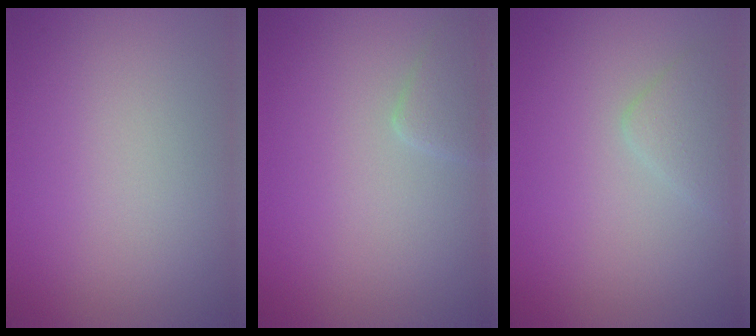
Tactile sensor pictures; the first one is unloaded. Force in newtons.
{"total": 1.7, "press": 1.7, "slide": 0.1}
{"total": 1.9, "press": 1.9, "slide": 0.0}